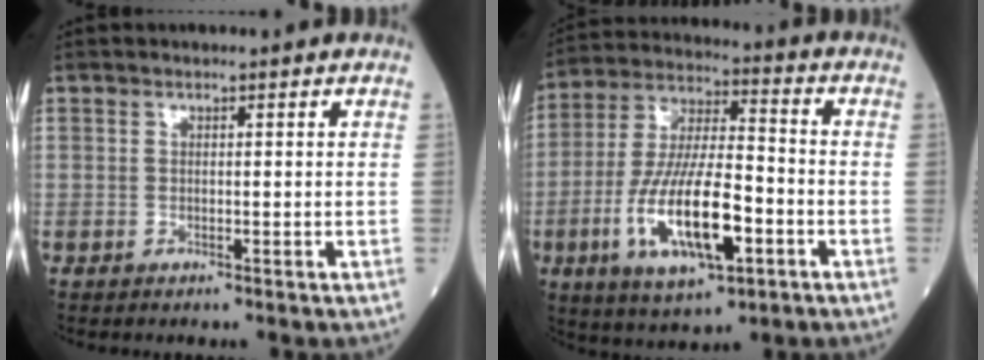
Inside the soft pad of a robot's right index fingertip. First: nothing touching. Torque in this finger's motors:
{"motor_torque": [1.87, -0.27, 1.05, 0.21]}